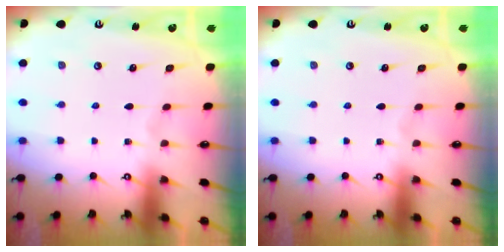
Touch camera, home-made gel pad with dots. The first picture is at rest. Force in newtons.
{"total": 0.0}